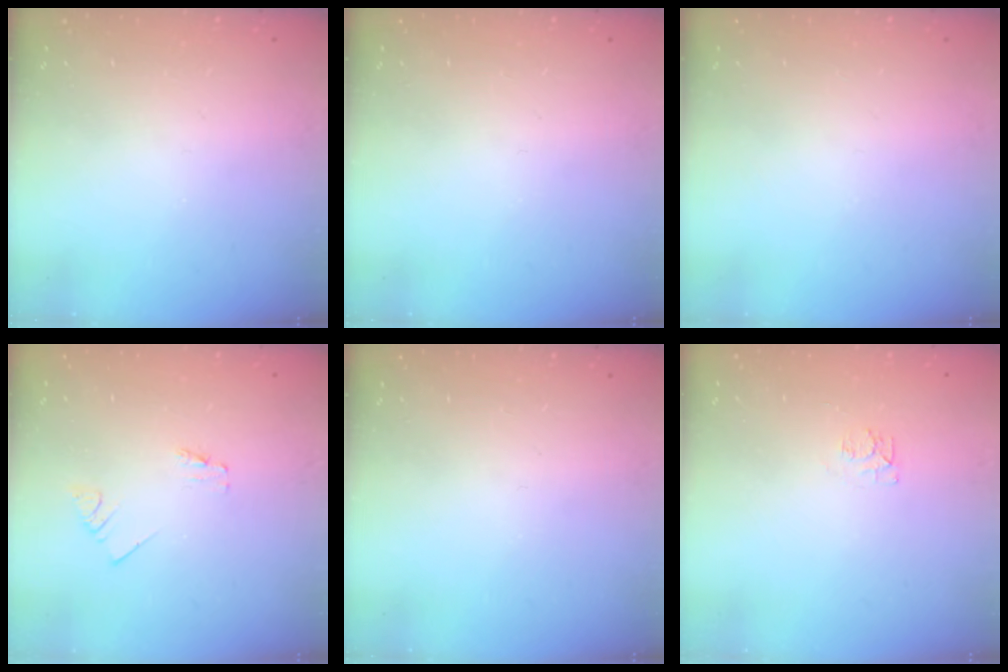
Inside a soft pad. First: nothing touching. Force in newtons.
{"total": 0.0}
{"total": 0.0}
{"total": 0.0}
{"total": 0.0}
{"total": 4.6, "press": 4.5, "slide": 0.5}